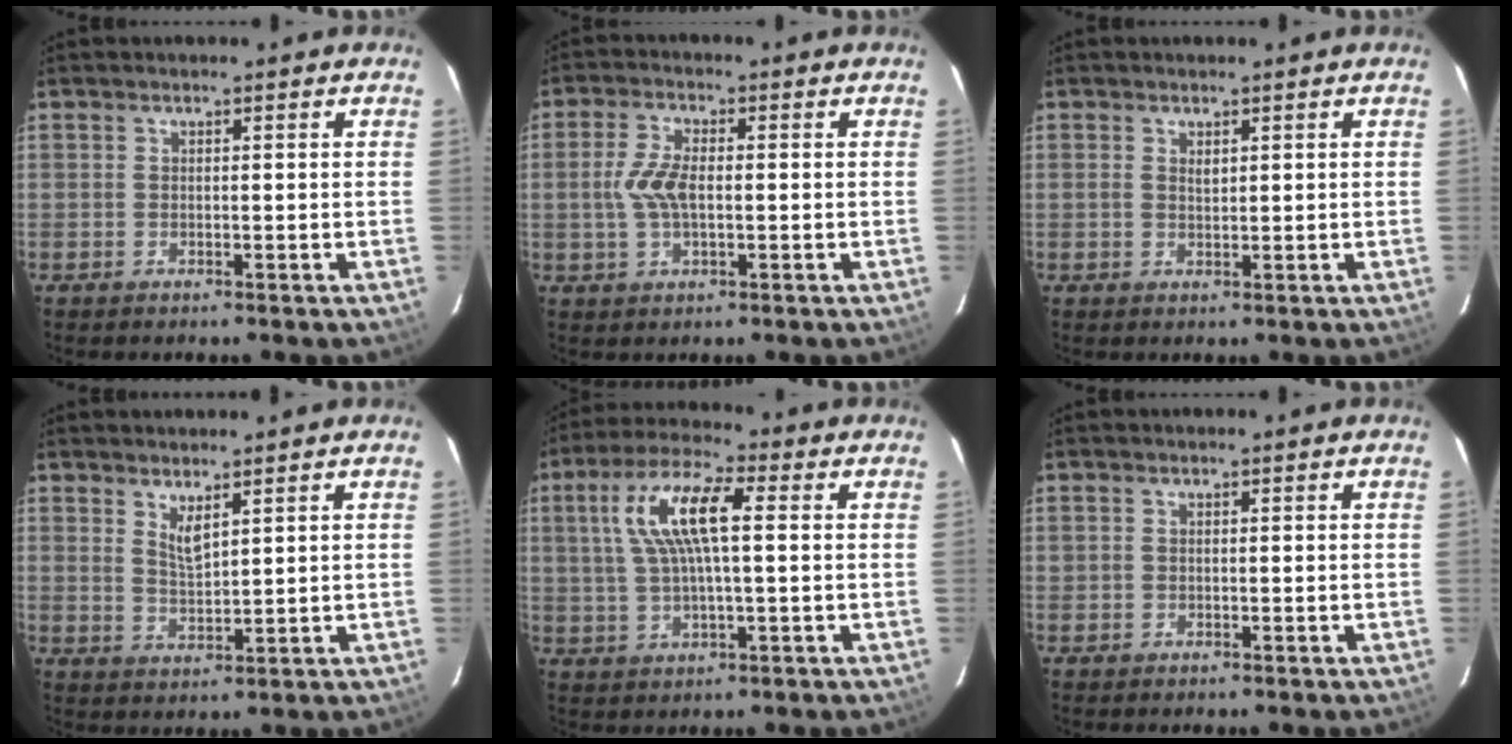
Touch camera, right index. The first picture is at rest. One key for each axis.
{"total": 5.9, "fx": -0.4, "fy": 2.6, "fz": 5.2, "tx": -0.112, "ty": 0.005, "tz": -0.005}
{"total": 1.2, "fx": 0.6, "fy": 0.6, "fz": 0.9, "tx": -0.014, "ty": 0.002, "tz": 0.010}
{"total": 2.9, "fx": 2.3, "fy": 0.2, "fz": 1.9, "tx": -0.036, "ty": -0.008, "tz": 0.040}
{"total": 11.3, "fx": 2.2, "fy": 2.9, "fz": 10.7, "tx": -0.206, "ty": 0.017, "tz": 0.039}
{"total": 0.0}